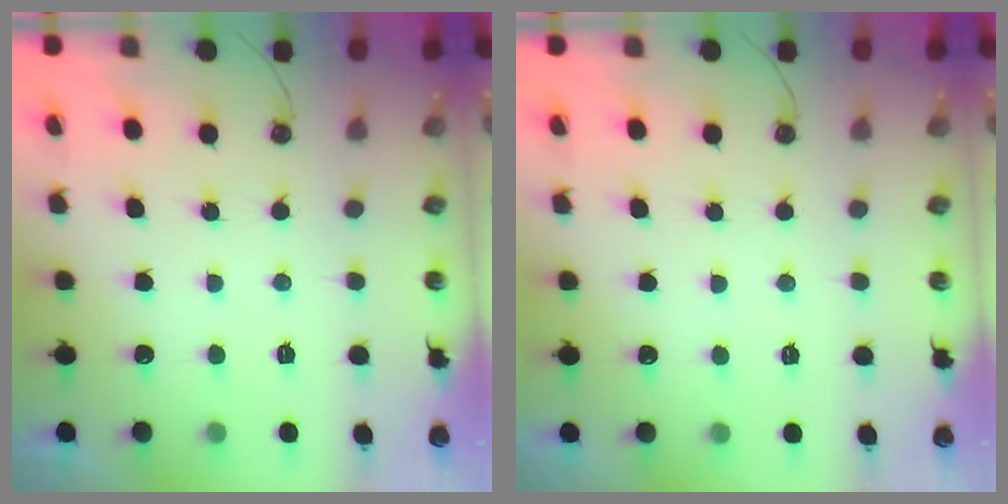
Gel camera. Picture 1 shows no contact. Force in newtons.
{"total": 3.3, "press": 3.2, "slide": 0.5}